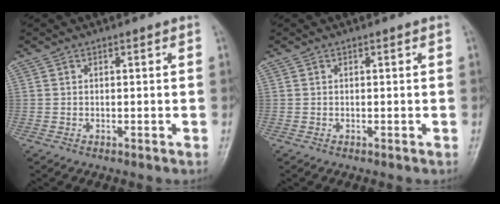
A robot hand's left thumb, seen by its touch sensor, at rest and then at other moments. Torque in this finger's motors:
{"motor_torque": [-0.01, 0.01, -0.01, -0.01, 0.00]}